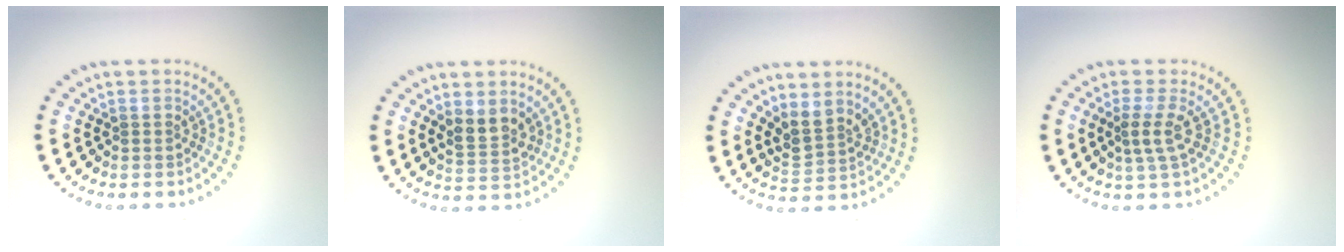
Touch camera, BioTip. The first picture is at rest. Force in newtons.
{"total": 2.4, "press": 2.2, "slide": 1.0}
{"total": 2.5, "press": 1.9, "slide": 1.7}
{"total": 2.1, "press": 1.6, "slide": 1.4}